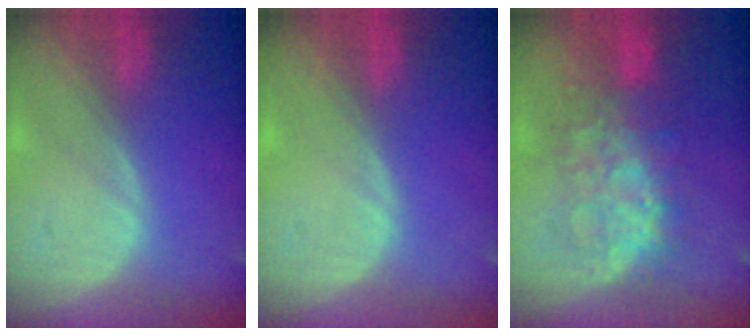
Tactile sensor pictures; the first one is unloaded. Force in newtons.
{"total": 0.0}
{"total": 8.3, "press": 8.3, "slide": 0.2}